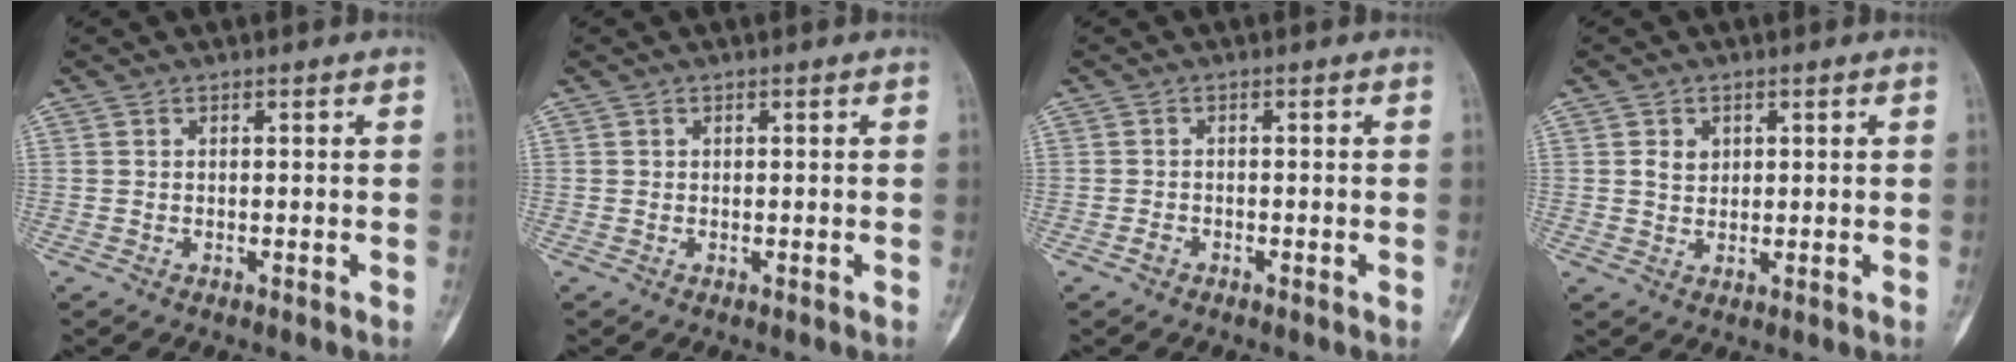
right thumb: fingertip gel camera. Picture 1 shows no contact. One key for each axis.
{"total": 0.0}
{"total": 1.0, "fx": -0.6, "fy": 0.6, "fz": 0.4, "tx": -0.007, "ty": 0.002, "tz": -0.015}
{"total": 2.7, "fx": 0.9, "fy": 2.2, "fz": 1.3, "tx": -0.011, "ty": -0.005, "tz": 0.017}